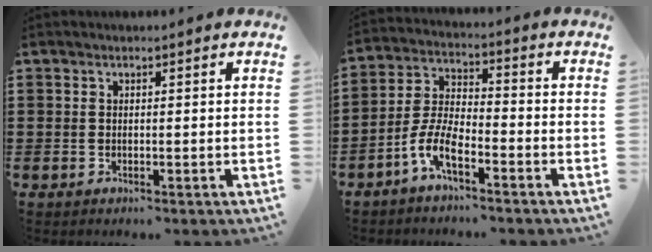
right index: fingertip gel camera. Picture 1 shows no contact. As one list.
[{"total": 6.5, "force": [-4.3, 1.8, 4.5], "torque": [-0.118, -0.008, -0.089]}]